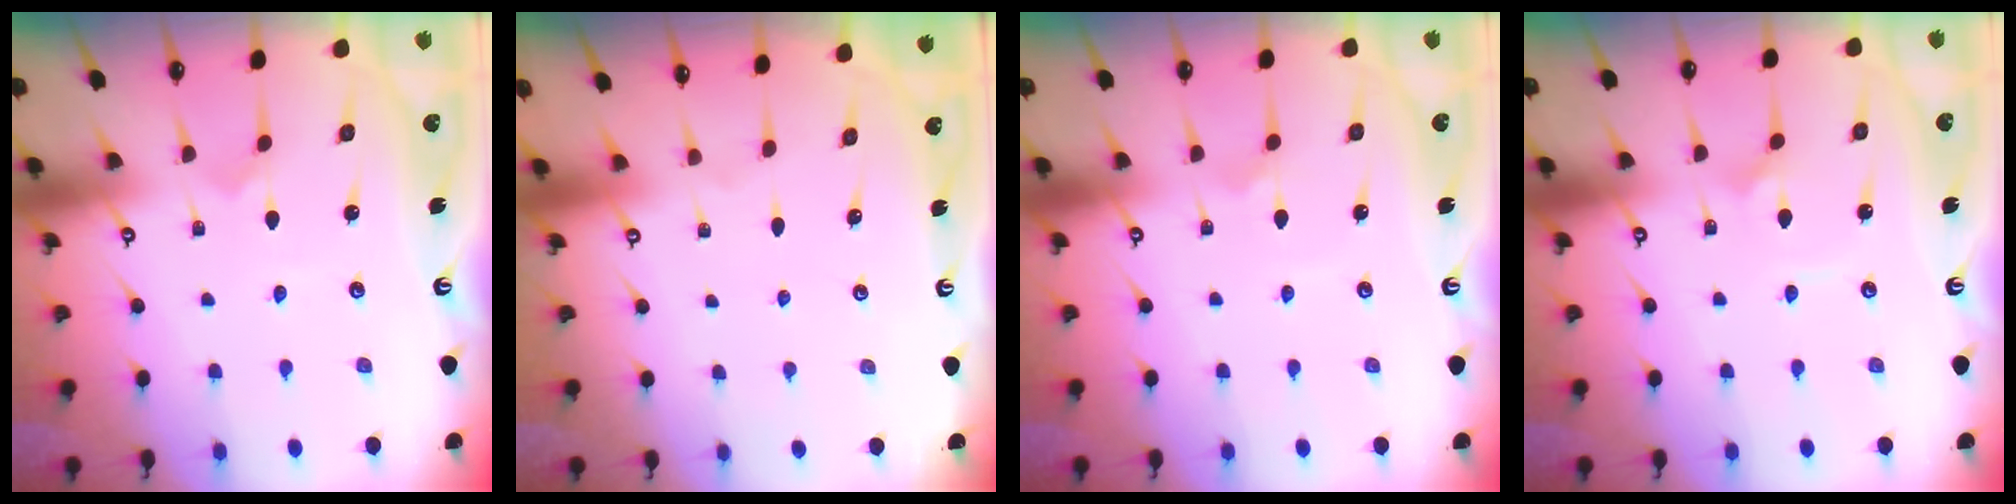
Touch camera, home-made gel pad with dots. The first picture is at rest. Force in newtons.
{"total": 0.0}
{"total": 2.0, "press": 2.0, "slide": 0.1}
{"total": 1.9, "press": 1.9, "slide": 0.1}